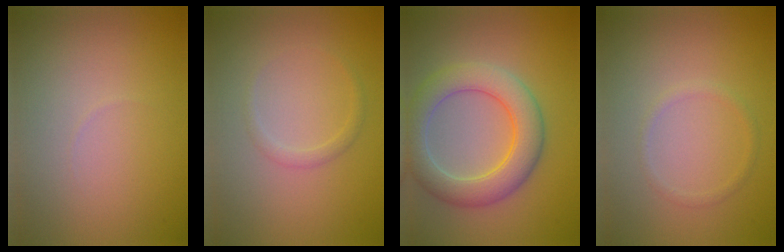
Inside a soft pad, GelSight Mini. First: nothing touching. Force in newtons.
{"total": 1.0, "press": 1.0, "slide": 0.1}
{"total": 6.0, "press": 6.0, "slide": 0.2}
{"total": 1.0, "press": 0.9, "slide": 0.0}